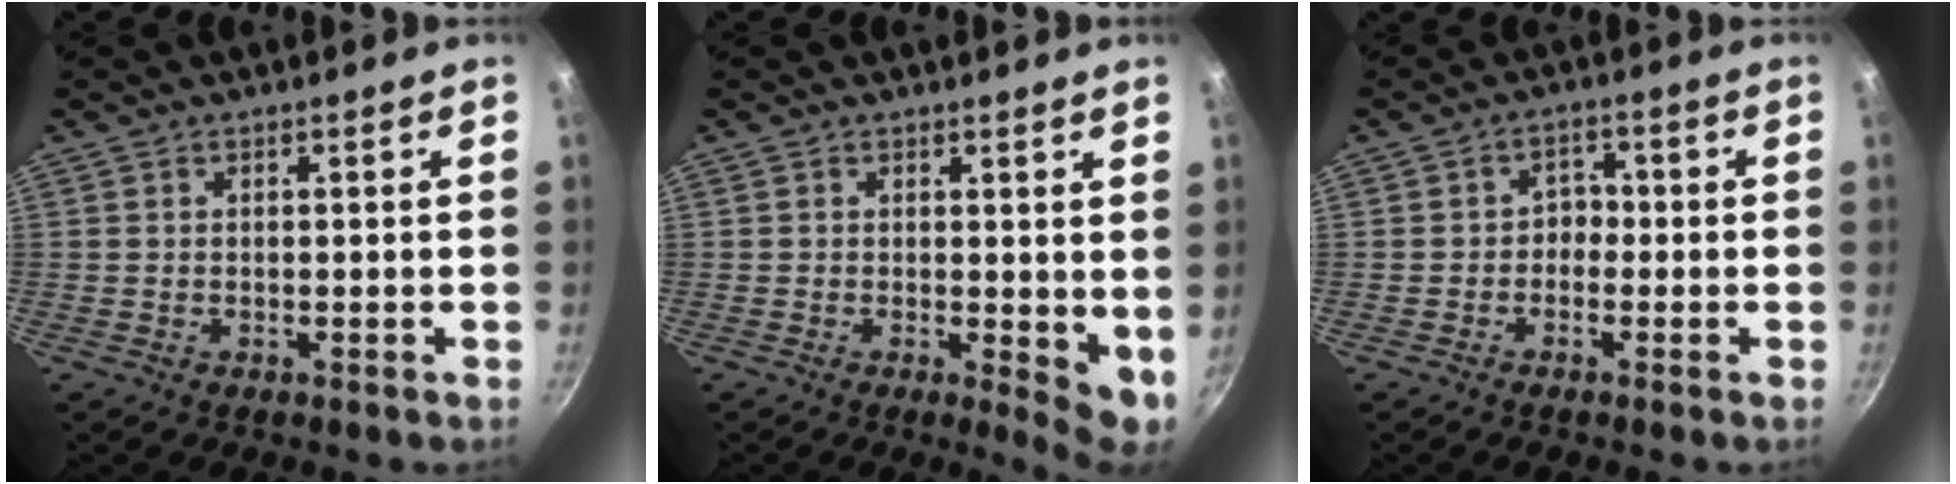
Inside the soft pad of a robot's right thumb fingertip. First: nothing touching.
{"total": 5.4, "force": [0.9, 2.1, 4.9], "torque": [-0.060, -0.008, 0.014]}
{"total": 3.0, "force": [-0.9, 2.4, 1.4], "torque": [0.003, 0.017, -0.022]}